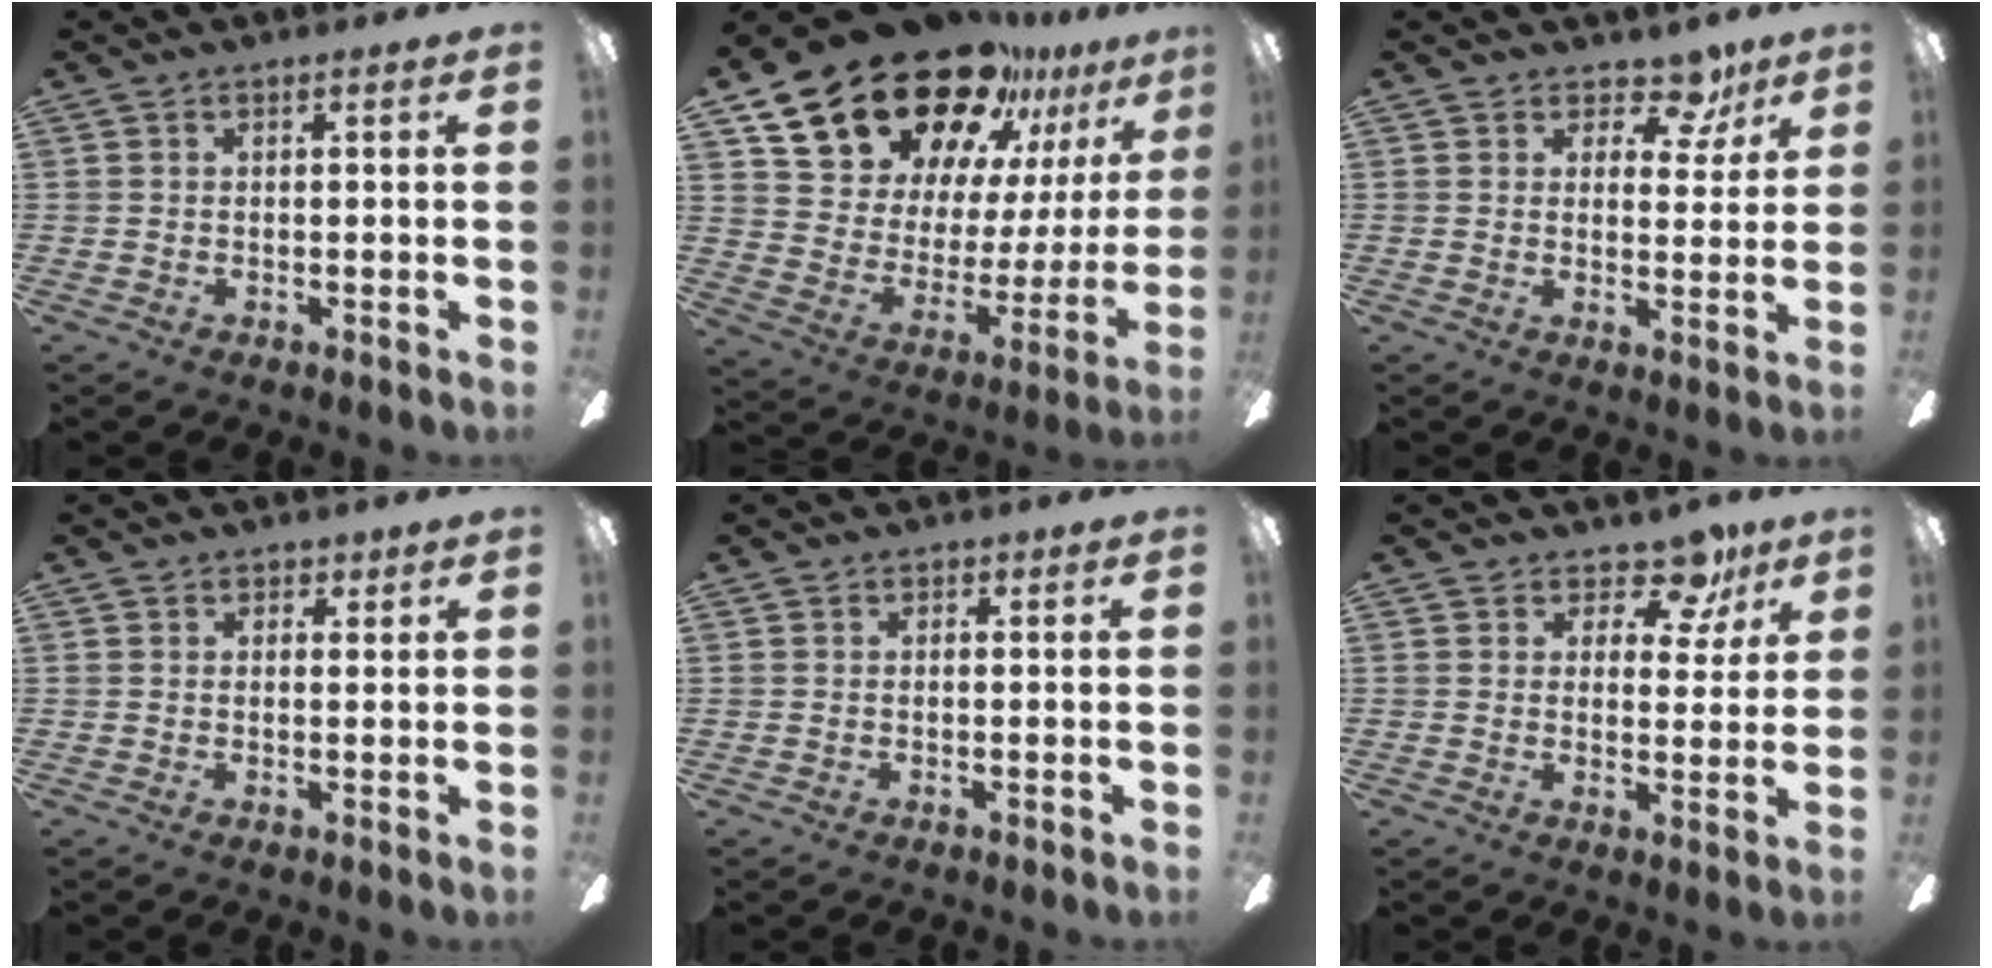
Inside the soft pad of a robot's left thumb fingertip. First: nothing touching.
{"total": 23.9, "force": [18.8, 11.3, 9.4], "torque": [-0.167, -0.121, 0.350]}
{"total": 7.7, "force": [5.4, 4.3, 3.5], "torque": [-0.028, -0.034, 0.091]}
{"total": 1.7, "force": [1.3, 1.0, 0.4], "torque": [0.000, -0.001, 0.023]}
{"total": 0.0}
{"total": 8.9, "force": [6.1, 4.9, 4.1], "torque": [-0.045, -0.035, 0.107]}